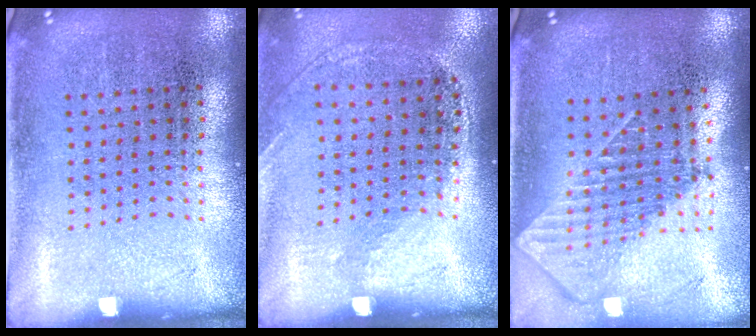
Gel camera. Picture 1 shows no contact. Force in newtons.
{"total": 1.2, "press": 1.0, "slide": 0.8}
{"total": 1.9, "press": 1.5, "slide": 1.2}